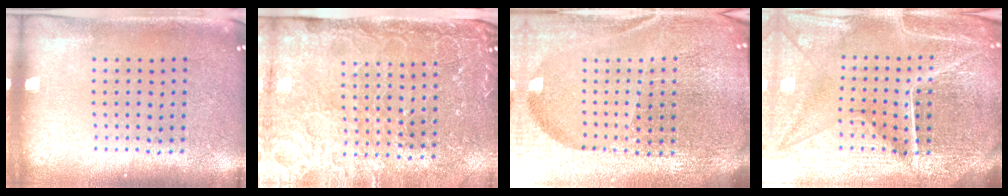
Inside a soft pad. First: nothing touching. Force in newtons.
{"total": 4.2, "press": 3.8, "slide": 1.8}
{"total": 6.3, "press": 5.6, "slide": 3.1}
{"total": 6.1, "press": 5.4, "slide": 2.7}